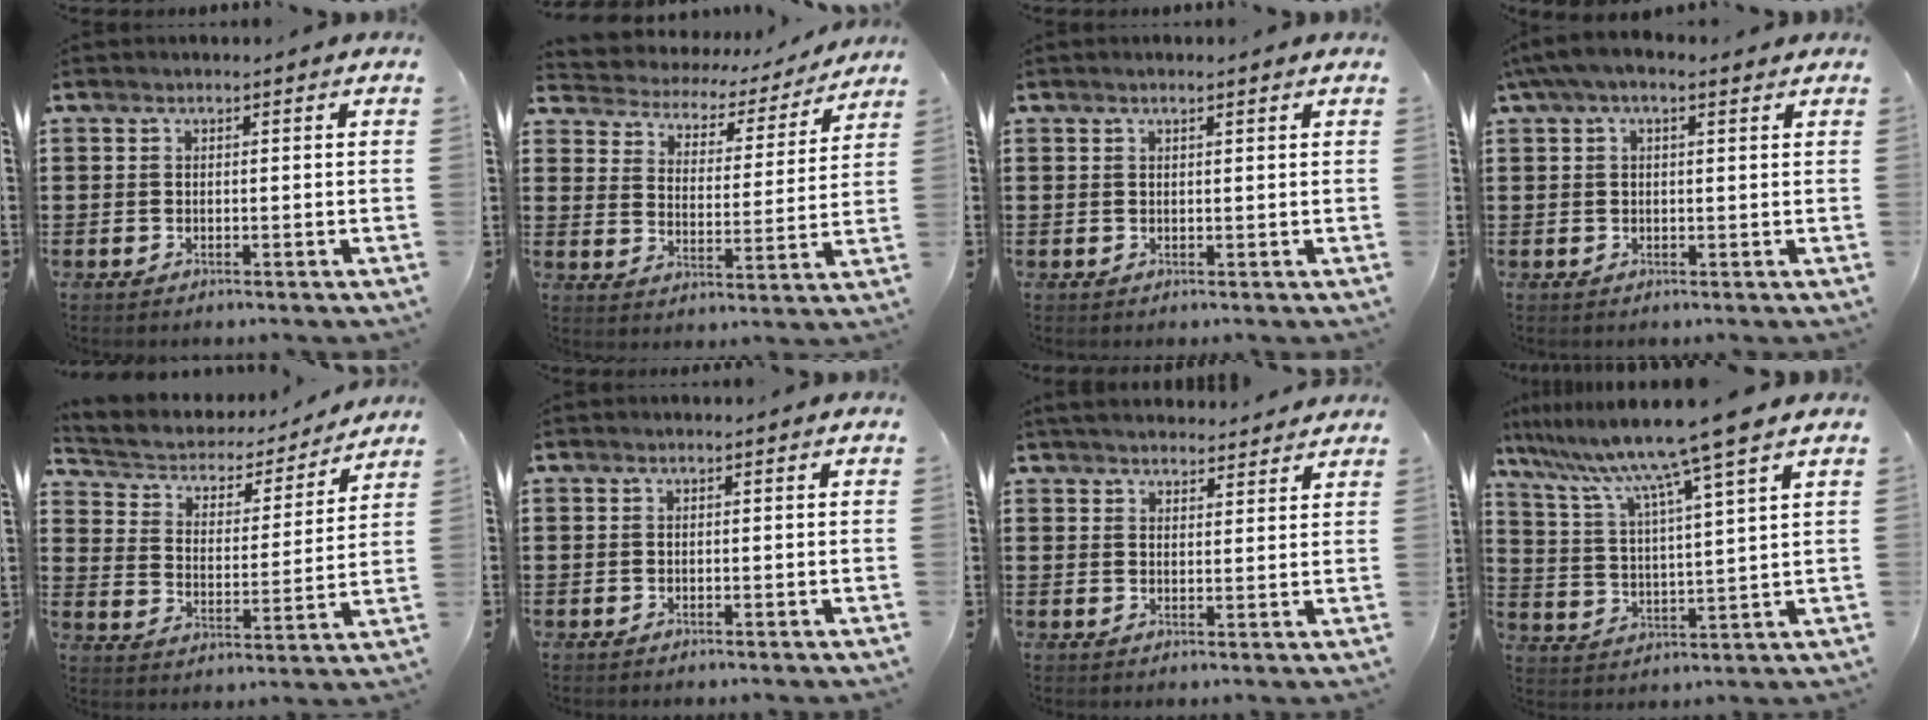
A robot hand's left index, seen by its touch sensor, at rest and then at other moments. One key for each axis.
{"total": 3.0, "fx": 2.9, "fy": 0.8, "fz": -0.1, "tx": -0.022, "ty": -0.028, "tz": 0.038}
{"total": 1.0, "fx": 0.6, "fy": 0.0, "fz": 0.8, "tx": -0.016, "ty": 0.001, "tz": 0.011}
{"total": 3.3, "fx": 1.4, "fy": 1.2, "fz": 2.8, "tx": -0.056, "ty": 0.009, "tz": 0.023}
{"total": 3.4, "fx": 3.0, "fy": 1.6, "fz": 0.5, "tx": -0.032, "ty": -0.024, "tz": 0.040}
{"total": 0.0}
{"total": 3.4, "fx": 3.4, "fy": 0.4, "fz": 0.4, "tx": -0.018, "ty": -0.007, "tz": 0.064}
{"total": 10.5, "fx": 8.3, "fy": -1.5, "fz": 6.2, "tx": -0.152, "ty": -0.051, "tz": 0.127}